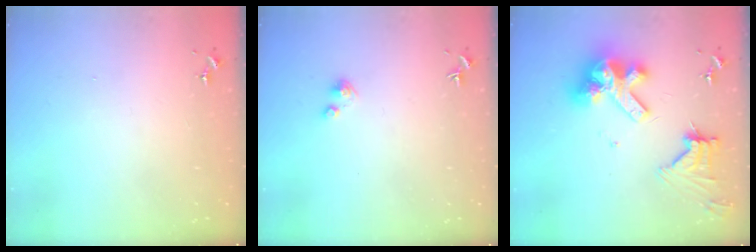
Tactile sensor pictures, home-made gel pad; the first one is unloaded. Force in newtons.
{"total": 3.0, "press": 3.0, "slide": 0.3}
{"total": 18.0, "press": 17.9, "slide": 2.0}